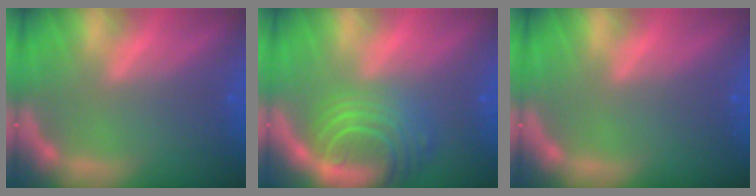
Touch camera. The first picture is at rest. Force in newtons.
{"total": 8.5}
{"total": 0.0}